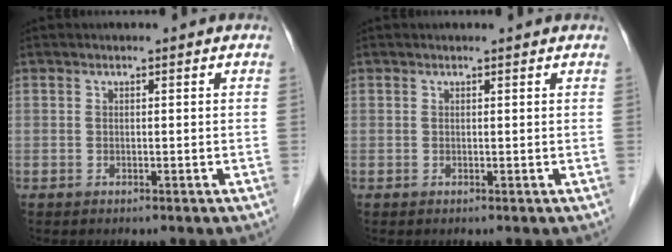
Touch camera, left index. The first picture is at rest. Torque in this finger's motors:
{"motor_torque": [0.02, -0.08, -0.10, -0.01]}